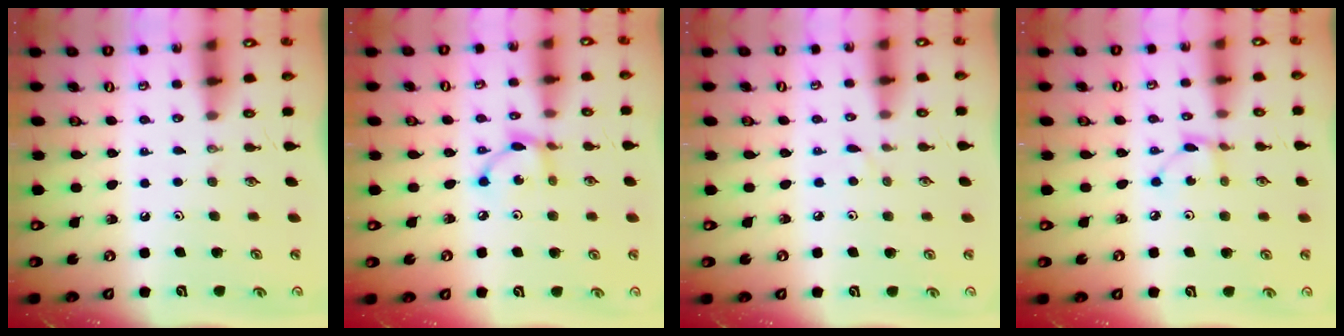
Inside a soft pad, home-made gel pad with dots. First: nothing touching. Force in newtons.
{"total": 7.0, "press": 7.0, "slide": 0.4}
{"total": 3.0, "press": 3.0, "slide": 0.2}
{"total": 2.6, "press": 2.6, "slide": 0.2}